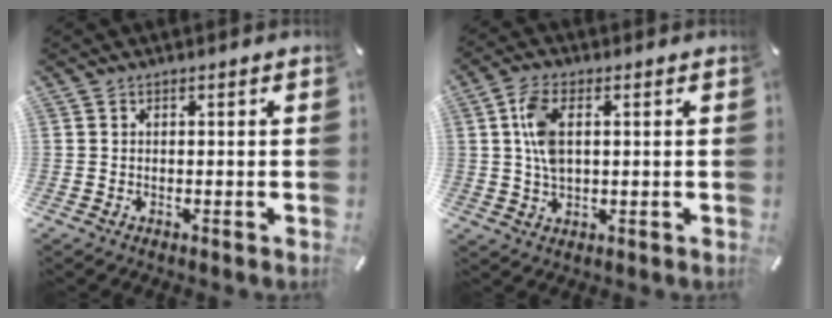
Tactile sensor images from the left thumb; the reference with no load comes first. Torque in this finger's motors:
{"motor_torque": [0.45, 0.73, 1.04, -0.46, 0.06]}